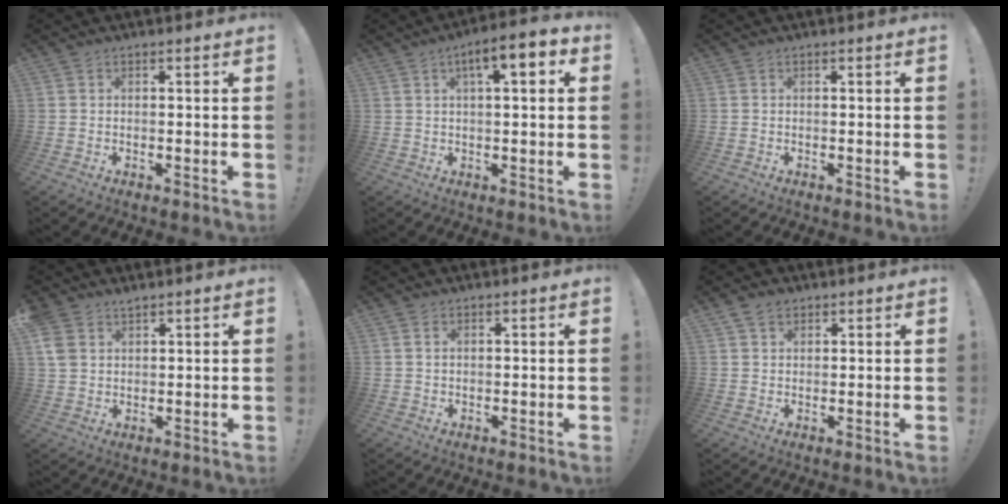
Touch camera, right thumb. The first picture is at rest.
{"total": 7.9, "force": [2.6, 2.1, 7.2], "torque": [-0.098, -0.010, 0.035]}
{"total": 0.0}
{"total": 5.2, "force": [3.0, 3.5, 2.4], "torque": [-0.043, -0.014, 0.058]}
{"total": 1.2, "force": [0.6, 0.8, 0.7], "torque": [-0.015, 0.004, 0.011]}
{"total": 3.5, "force": [2.2, 2.3, 1.3], "torque": [-0.015, -0.007, 0.040]}